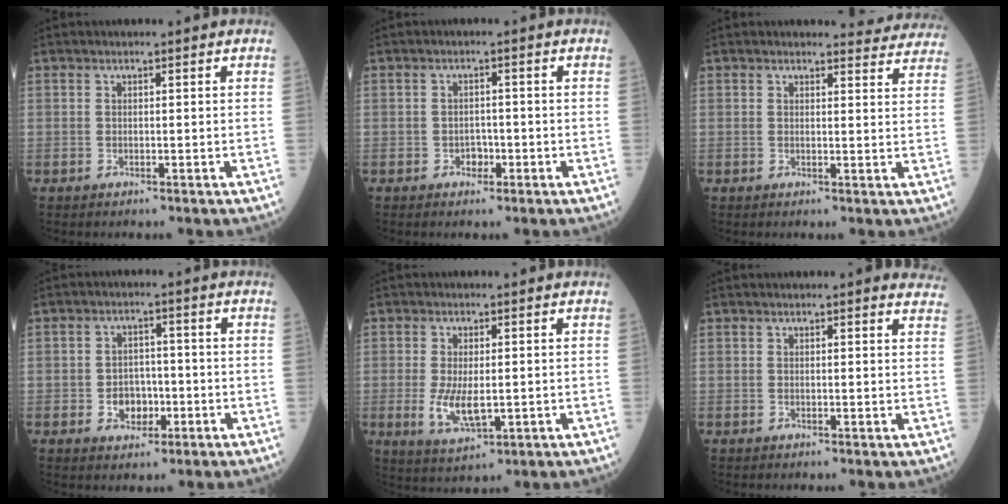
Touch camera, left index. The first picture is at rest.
{"total": 1.8, "force": [-0.9, 1.3, 0.9], "torque": [-0.007, 0.006, -0.014]}
{"total": 6.6, "force": [6.5, 1.1, -0.1], "torque": [0.022, -0.020, 0.046]}
{"total": 4.4, "force": [-1.4, 3.3, 2.6], "torque": [-0.041, 0.010, -0.020]}
{"total": 5.6, "force": [-0.7, 2.2, 5.1], "torque": [-0.105, -0.013, -0.003]}
{"total": 5.8, "force": [5.6, 0.8, 1.4], "torque": [0.002, -0.009, 0.029]}